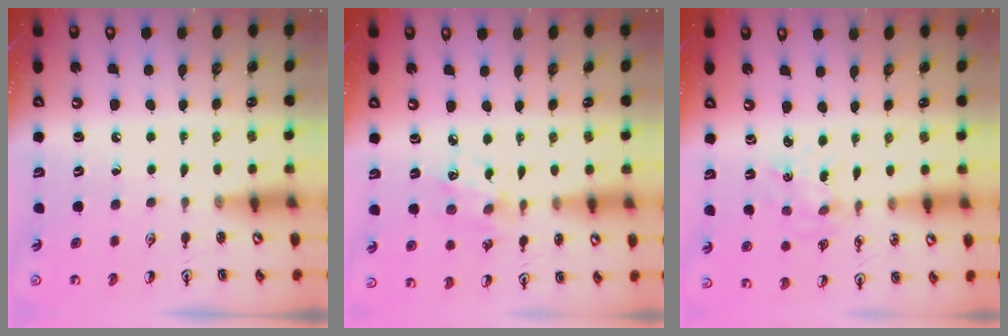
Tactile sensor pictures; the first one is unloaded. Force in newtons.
{"total": 5.3, "press": 5.1, "slide": 1.4}
{"total": 2.3, "press": 2.3, "slide": 0.3}